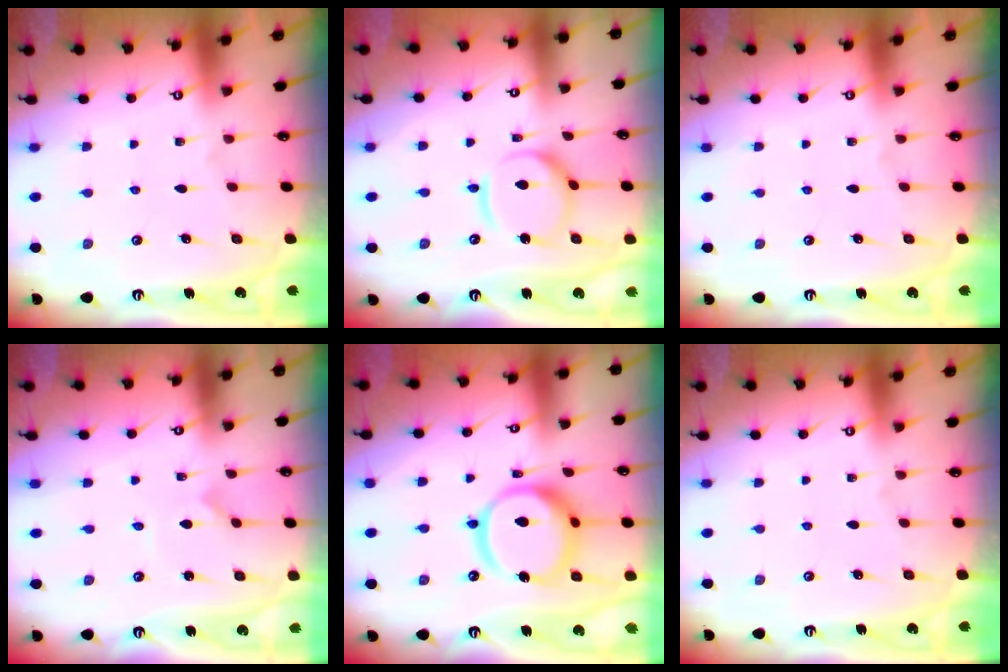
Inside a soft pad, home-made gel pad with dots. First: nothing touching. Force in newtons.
{"total": 12.0, "press": 11.9, "slide": 1.1}
{"total": 0.0}
{"total": 0.0}
{"total": 15.4, "press": 15.4, "slide": 1.5}
{"total": 0.0}